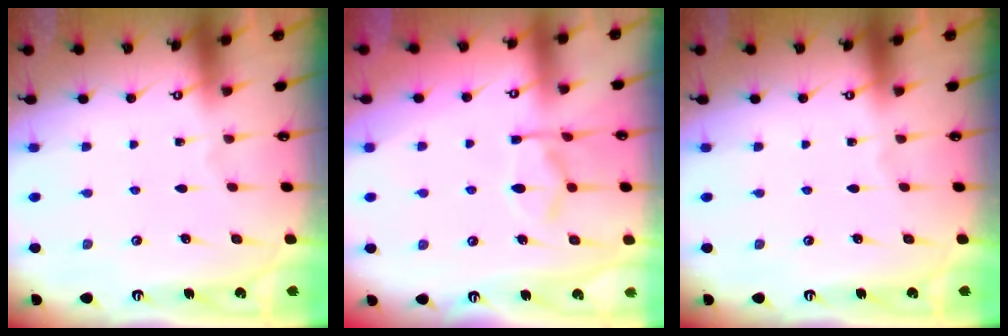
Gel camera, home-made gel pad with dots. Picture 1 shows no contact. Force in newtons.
{"total": 7.0, "press": 6.9, "slide": 1.3}
{"total": 0.0}